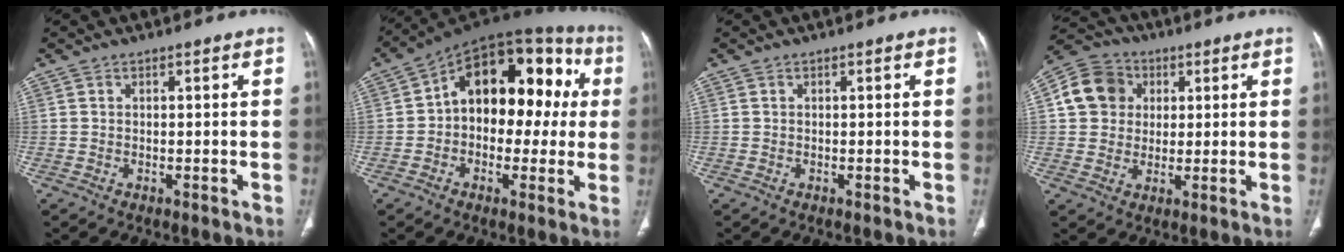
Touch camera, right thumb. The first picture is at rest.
{"total": 20.2, "force": [2.2, 12.5, 15.8], "torque": [-0.174, 0.051, 0.021]}
{"total": 0.0}
{"total": 10.3, "force": [2.3, 9.1, 4.1], "torque": [-0.060, 0.007, 0.031]}